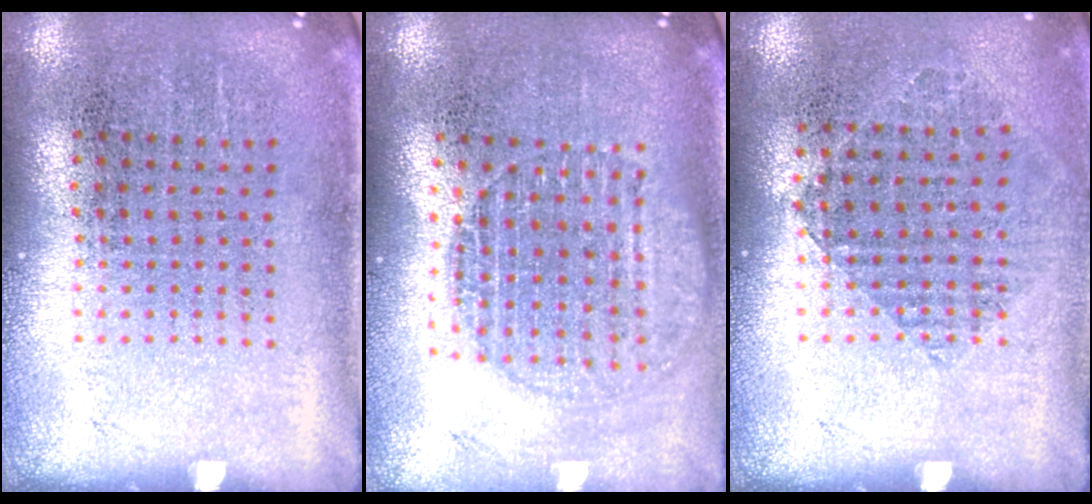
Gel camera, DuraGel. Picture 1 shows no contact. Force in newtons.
{"total": 1.8, "press": 1.5, "slide": 1.0}
{"total": 0.8, "press": 0.8, "slide": 0.2}